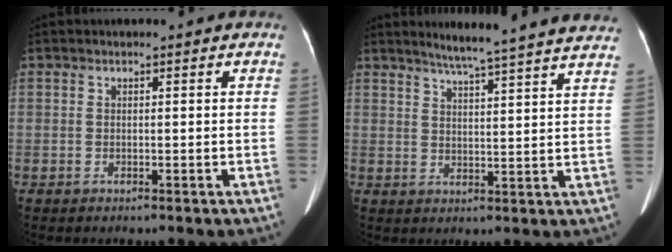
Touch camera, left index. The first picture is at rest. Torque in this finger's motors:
{"motor_torque": [0.19, -0.50, 0.00, 0.05]}